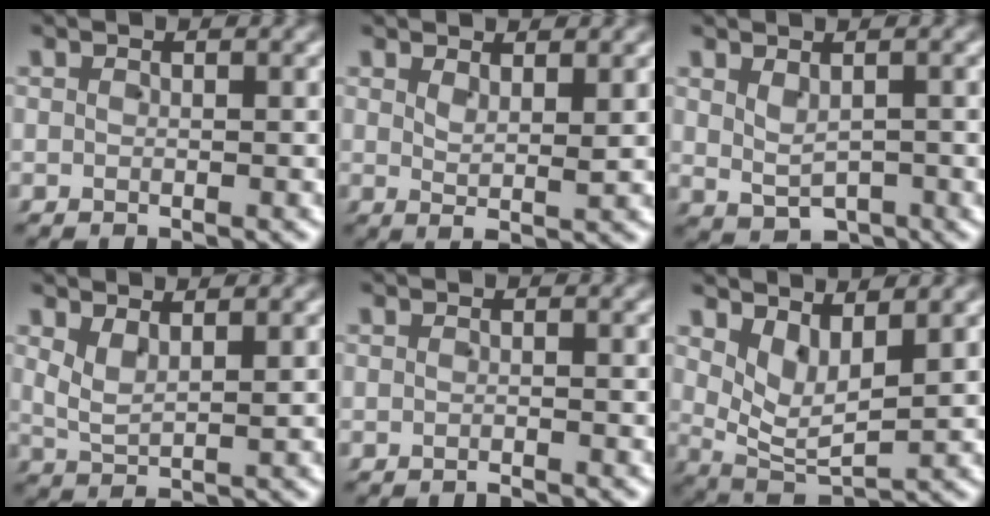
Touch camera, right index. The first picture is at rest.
{"total": 1.8, "force": [1.2, -0.2, 1.3], "torque": [-0.023, -0.009, 0.028]}
{"total": 2.2, "force": [-0.2, 1.4, 1.7], "torque": [-0.021, -0.013, 0.009]}
{"total": 2.3, "force": [1.5, 1.1, 1.4], "torque": [-0.040, -0.009, 0.033]}
{"total": 0.6, "force": [-0.6, 0.0, 0.0], "torque": [0.001, 0.001, -0.013]}
{"total": 5.6, "force": [1.8, 3.7, 3.7], "torque": [-0.079, -0.014, 0.034]}